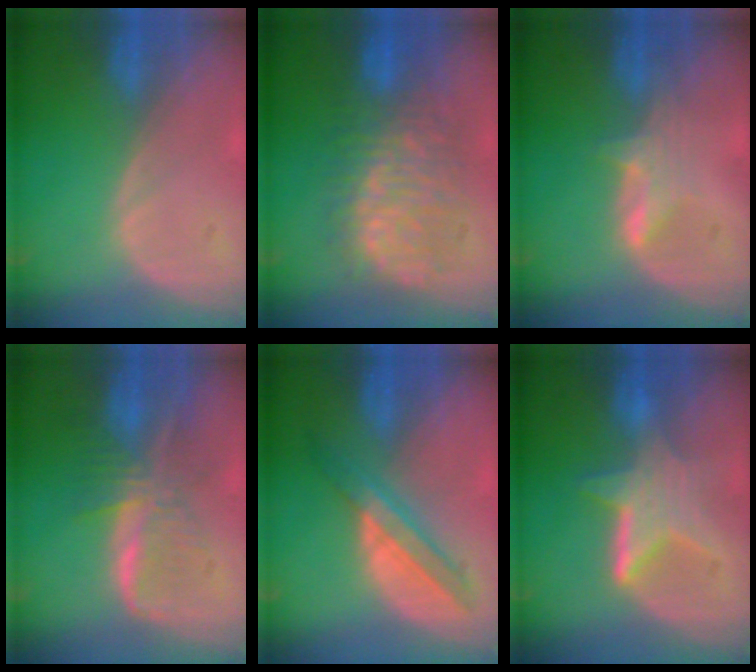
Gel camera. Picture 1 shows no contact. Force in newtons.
{"total": 10.1, "press": 10.0, "slide": 1.1}
{"total": 2.9, "press": 2.9, "slide": 0.4}
{"total": 8.2, "press": 6.9, "slide": 4.4}
{"total": 5.8, "press": 5.6, "slide": 1.3}
{"total": 6.2, "press": 6.0, "slide": 1.4}